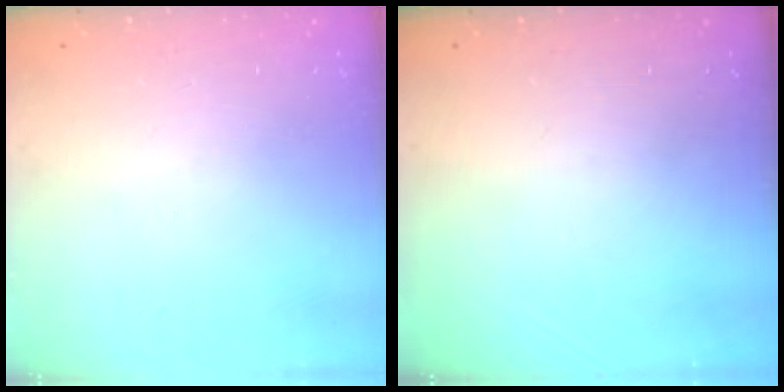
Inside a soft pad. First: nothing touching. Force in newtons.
{"total": 0.0}